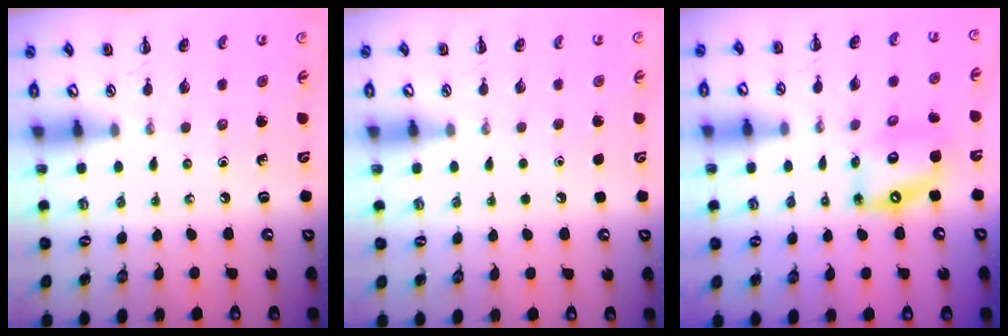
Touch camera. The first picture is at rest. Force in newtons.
{"total": 1.7, "press": 1.7, "slide": 0.1}
{"total": 12.1, "press": 11.7, "slide": 2.8}